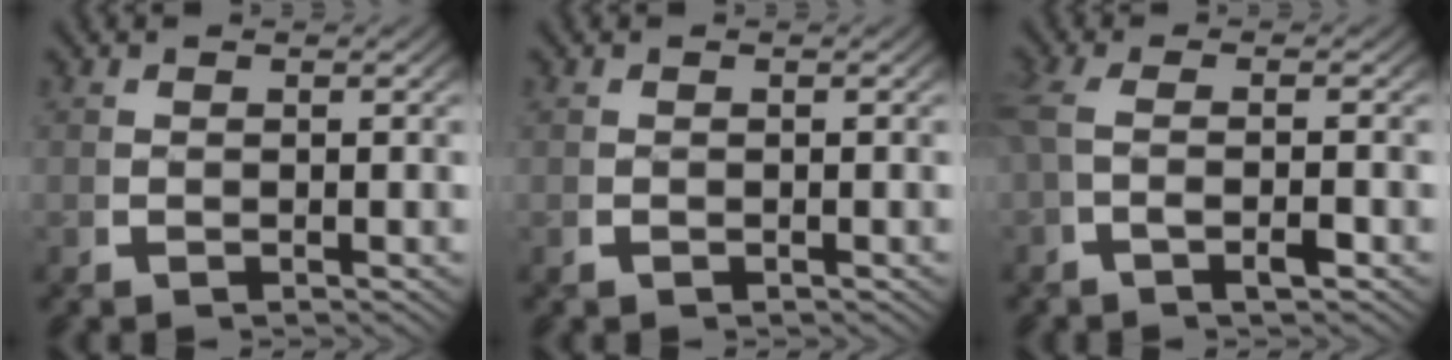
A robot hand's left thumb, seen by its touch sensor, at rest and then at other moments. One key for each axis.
{"total": 0.0}
{"total": 3.1, "fx": -0.1, "fy": 0.7, "fz": 3.0, "tx": -0.077, "ty": 0.004, "tz": -0.005}